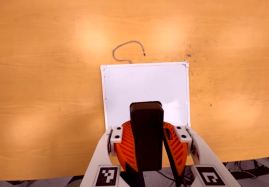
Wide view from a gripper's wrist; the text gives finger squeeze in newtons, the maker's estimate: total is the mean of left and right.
{"total": 10.1, "left": 10.1, "right": 10.1}